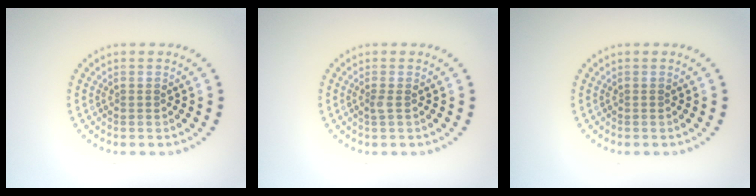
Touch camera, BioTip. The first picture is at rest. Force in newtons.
{"total": 0.7, "press": 0.5, "slide": 0.4}
{"total": 0.0}